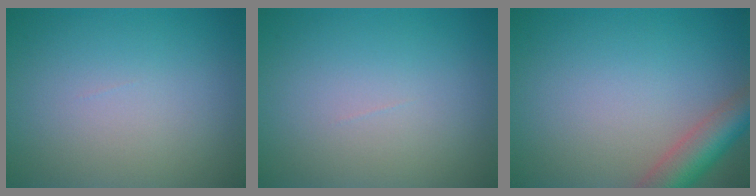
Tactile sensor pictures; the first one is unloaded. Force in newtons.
{"total": 0.0}
{"total": 5.1, "press": 5.1, "slide": 0.3}